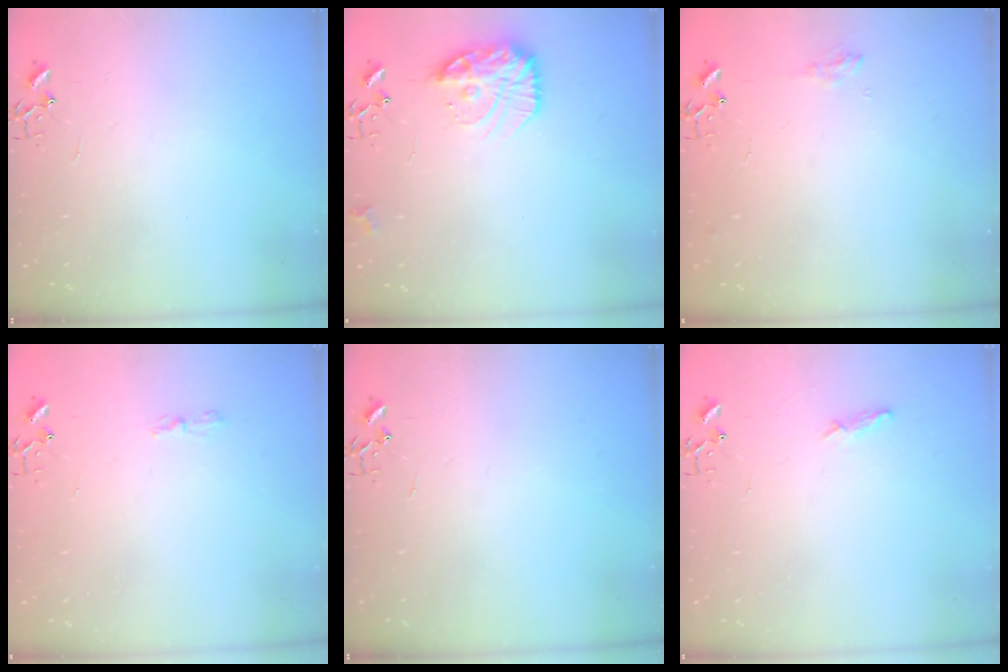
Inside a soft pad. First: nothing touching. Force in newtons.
{"total": 16.1, "press": 16.0, "slide": 1.4}
{"total": 5.8, "press": 5.7, "slide": 0.7}
{"total": 3.9, "press": 3.9, "slide": 0.5}
{"total": 0.0}
{"total": 5.9, "press": 5.8, "slide": 0.7}